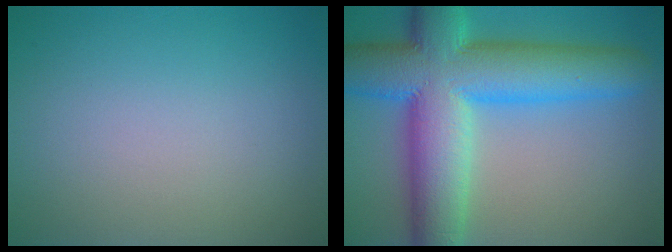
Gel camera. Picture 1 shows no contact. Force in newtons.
{"total": 13.6, "press": 13.6, "slide": 0.3}